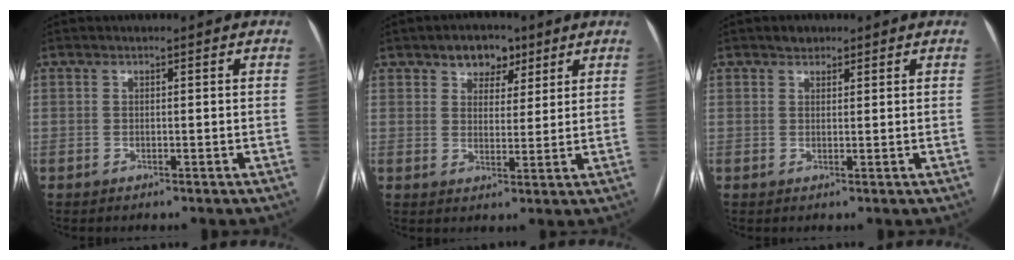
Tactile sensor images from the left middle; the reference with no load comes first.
{"total": 5.6, "force": [3.5, 3.6, 2.4], "torque": [-0.028, 0.012, 0.055]}
{"total": 1.7, "force": [1.3, 1.0, 0.5], "torque": [-0.008, 0.004, 0.018]}